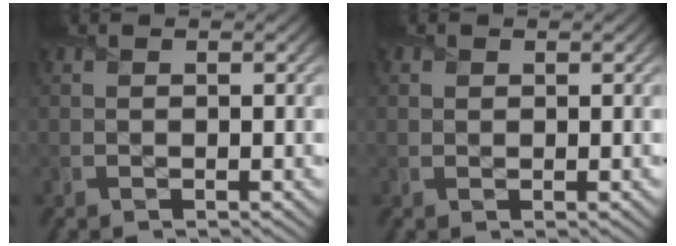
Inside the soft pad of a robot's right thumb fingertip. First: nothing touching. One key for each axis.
{"total": 0.6, "fx": 0.3, "fy": 0.4, "fz": 0.3, "tx": -0.006, "ty": -0.002, "tz": 0.006}